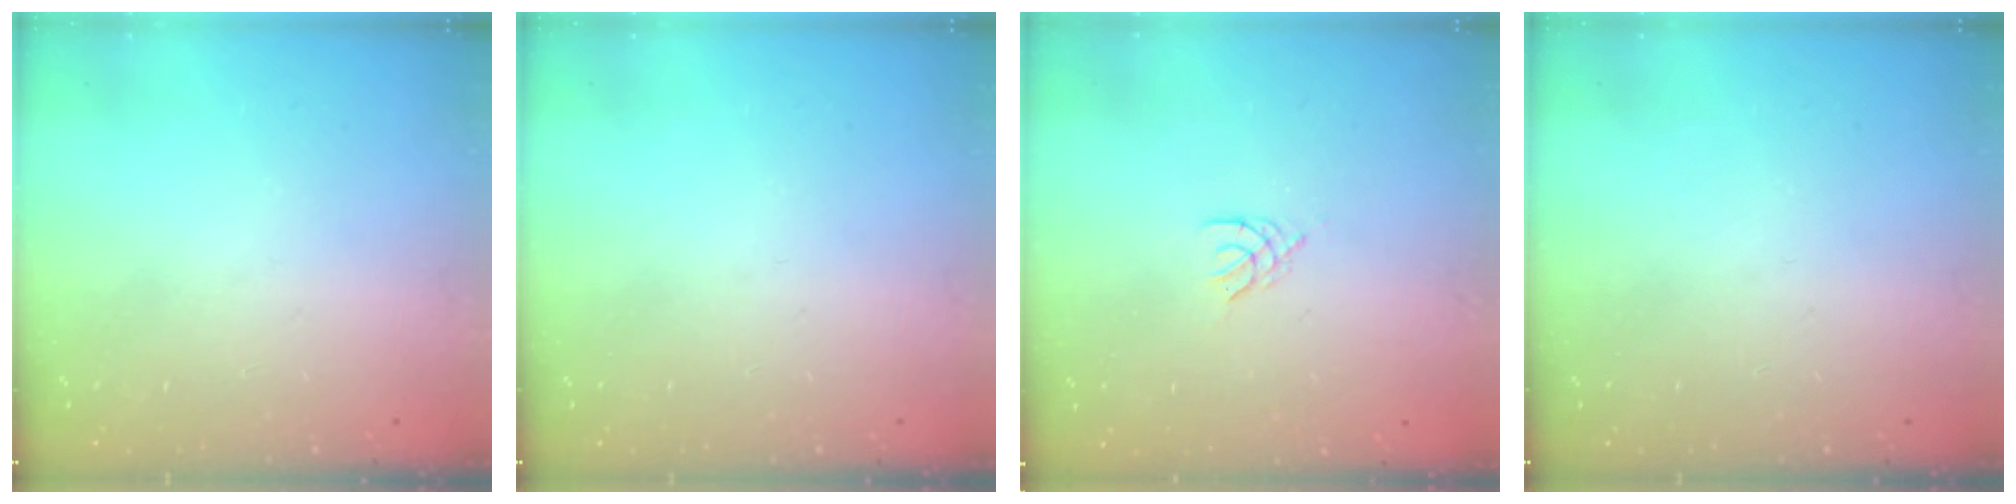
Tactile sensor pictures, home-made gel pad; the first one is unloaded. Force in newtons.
{"total": 0.0}
{"total": 2.1, "press": 2.0, "slide": 0.4}
{"total": 0.0}